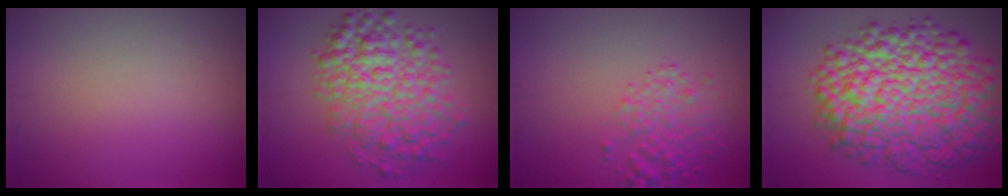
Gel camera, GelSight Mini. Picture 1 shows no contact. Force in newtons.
{"total": 7.0, "press": 7.0, "slide": 0.2}
{"total": 2.6, "press": 2.6, "slide": 0.1}
{"total": 12.9, "press": 12.8, "slide": 0.3}